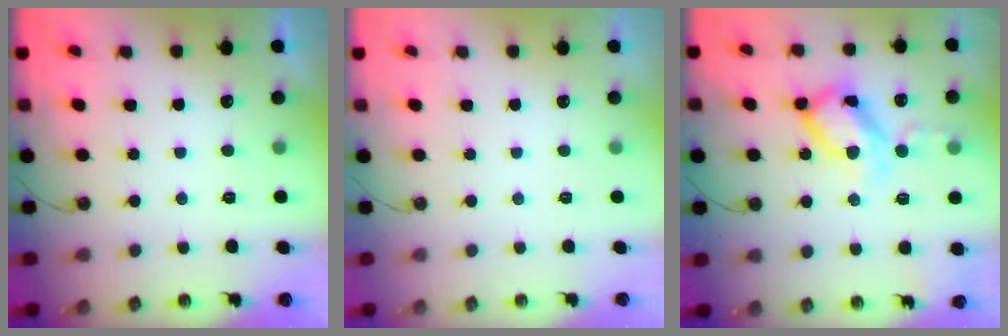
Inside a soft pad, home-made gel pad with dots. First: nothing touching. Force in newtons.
{"total": 0.0}
{"total": 15.2, "press": 15.2, "slide": 1.3}